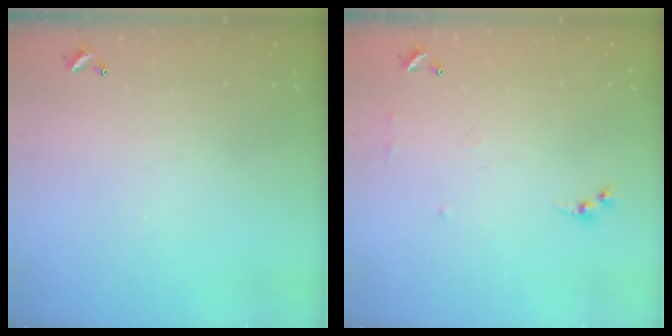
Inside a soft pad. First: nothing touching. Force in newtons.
{"total": 6.4, "press": 6.4, "slide": 0.8}